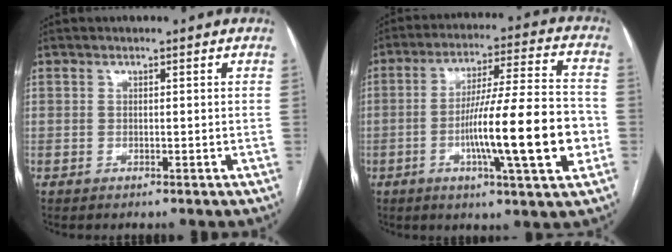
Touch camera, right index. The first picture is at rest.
{"total": 17.1, "force": [-4.1, 0.8, 16.6], "torque": [-0.271, 0.001, -0.065]}